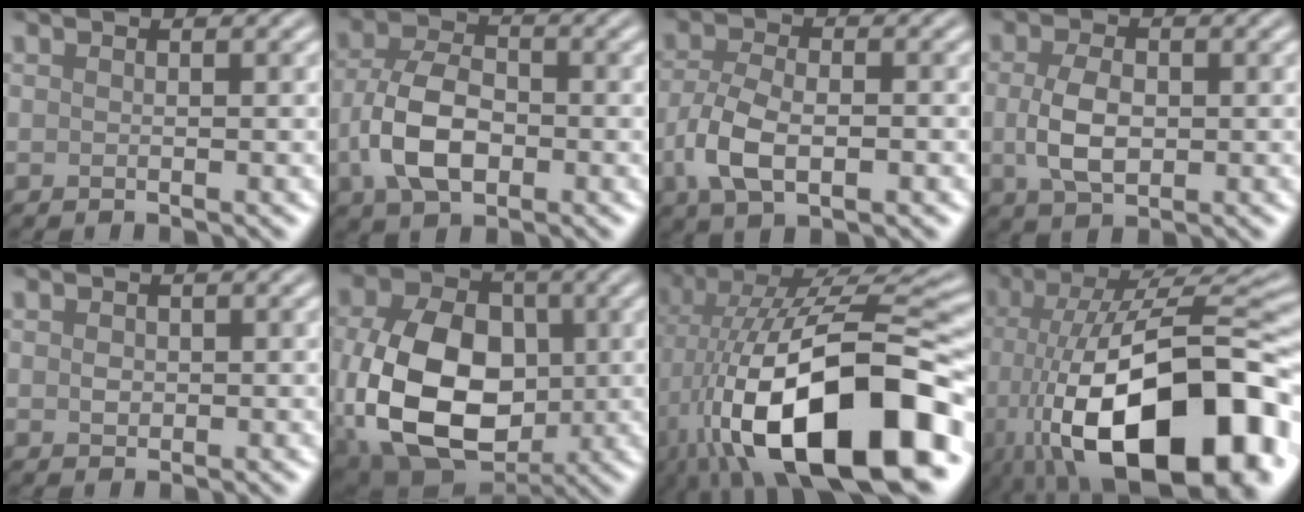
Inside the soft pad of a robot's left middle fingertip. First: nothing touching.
{"total": 6.3, "force": [-1.5, 3.9, 4.7], "torque": [-0.101, 0.004, -0.034]}
{"total": 5.4, "force": [-1.6, 2.8, 4.3], "torque": [-0.087, -0.005, -0.031]}
{"total": 4.0, "force": [-0.1, 2.5, 3.1], "torque": [-0.068, 0.001, 0.000]}
{"total": 0.9, "force": [0.1, 0.8, 0.4], "torque": [-0.008, 0.000, 0.000]}
{"total": 13.3, "force": [-1.5, 9.3, 9.4], "torque": [-0.197, -0.015, -0.029]}
{"total": 17.9, "force": [-5.3, 7.7, 15.2], "torque": [-0.254, 0.021, -0.091]}
{"total": 18.4, "force": [-5.8, 7.8, 15.7], "torque": [-0.241, 0.004, -0.088]}